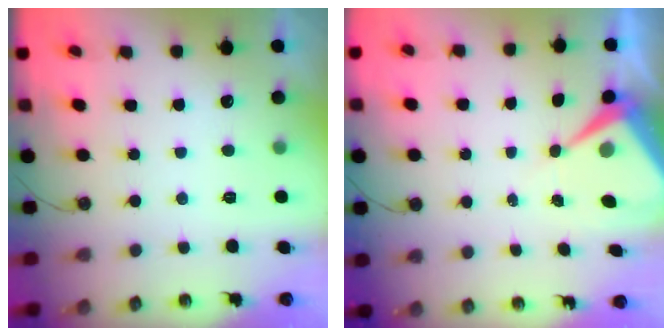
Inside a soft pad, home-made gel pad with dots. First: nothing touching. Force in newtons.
{"total": 7.2, "press": 7.2, "slide": 0.6}